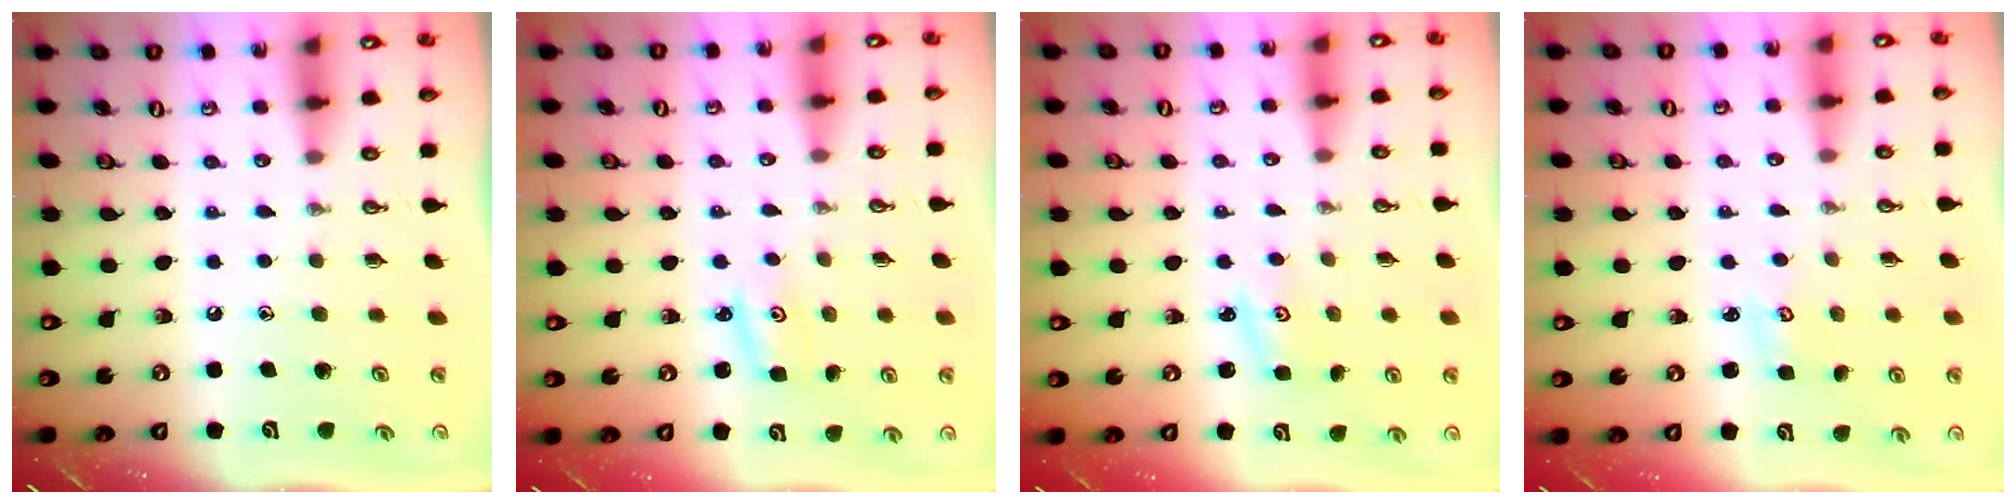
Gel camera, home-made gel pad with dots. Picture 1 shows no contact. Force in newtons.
{"total": 3.3, "press": 3.3, "slide": 0.3}
{"total": 2.7, "press": 2.7, "slide": 0.4}
{"total": 2.0, "press": 1.9, "slide": 0.2}